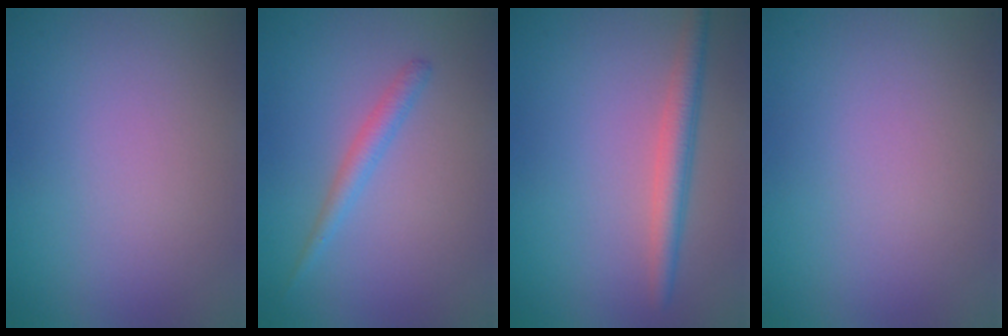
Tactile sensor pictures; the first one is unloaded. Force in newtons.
{"total": 1.5, "press": 1.5, "slide": 0.2}
{"total": 2.7, "press": 2.7, "slide": 0.2}
{"total": 0.0}